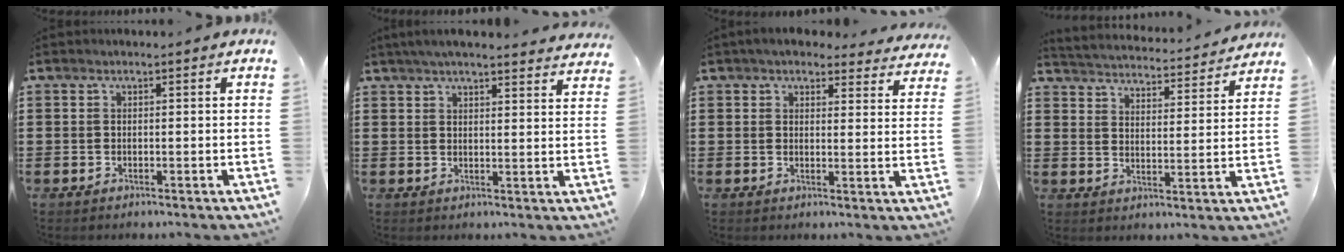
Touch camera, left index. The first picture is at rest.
{"total": 4.2, "force": [4.0, -0.1, 1.3], "torque": [-0.036, -0.011, 0.072]}
{"total": 3.9, "force": [3.6, 1.1, 1.1], "torque": [-0.034, -0.012, 0.065]}
{"total": 3.6, "force": [3.6, -0.4, -0.1], "torque": [-0.021, -0.036, 0.056]}